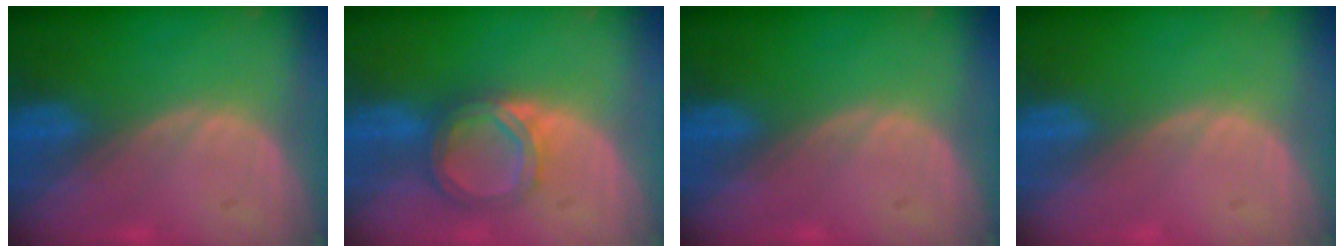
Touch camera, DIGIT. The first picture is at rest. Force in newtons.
{"total": 5.8, "press": 5.3, "slide": 2.4}
{"total": 0.0}
{"total": 0.0}